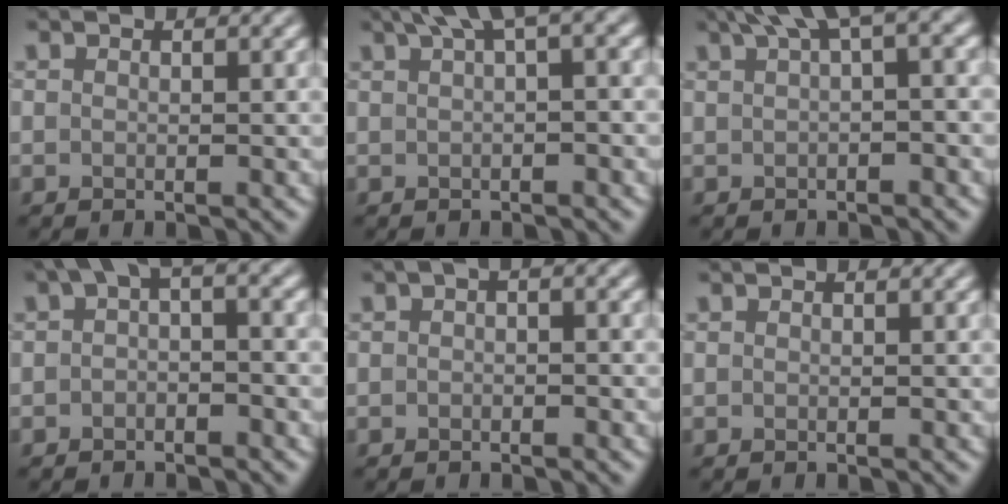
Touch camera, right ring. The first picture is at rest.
{"total": 3.5, "force": [1.6, 0.5, 3.0], "torque": [-0.037, 0.015, 0.021]}
{"total": 3.9, "force": [1.7, 0.8, 3.4], "torque": [-0.041, 0.016, 0.022]}
{"total": 2.8, "force": [0.3, 1.4, 2.5], "torque": [-0.035, 0.016, -0.006]}
{"total": 1.1, "force": [0.1, 0.5, 1.0], "torque": [-0.021, 0.005, -0.005]}
{"total": 0.0}